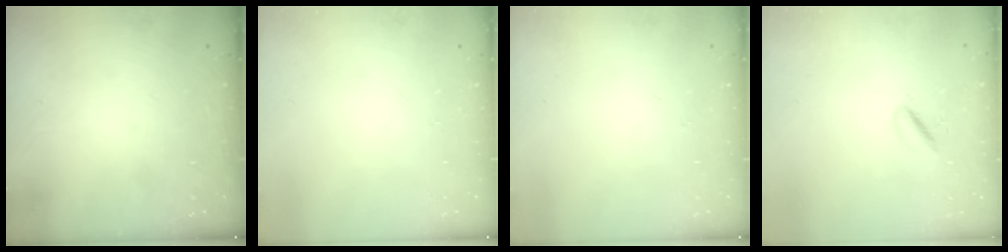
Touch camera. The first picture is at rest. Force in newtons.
{"total": 0.0}
{"total": 0.0}
{"total": 2.8, "press": 2.6, "slide": 1.1}